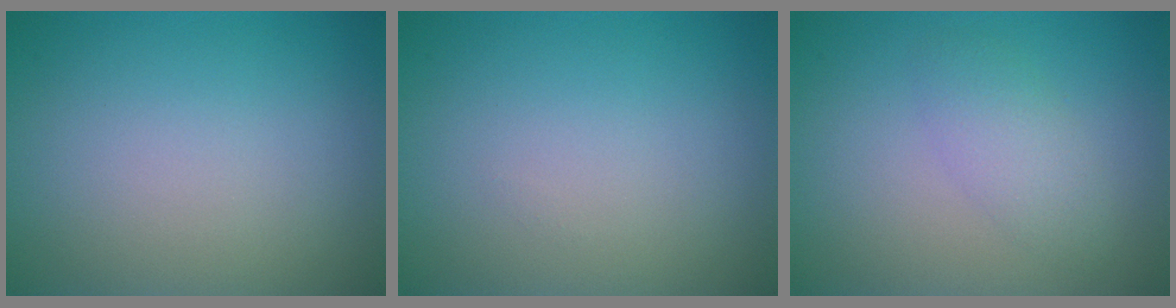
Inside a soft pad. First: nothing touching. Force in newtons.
{"total": 0.0}
{"total": 2.3, "press": 2.3, "slide": 0.0}